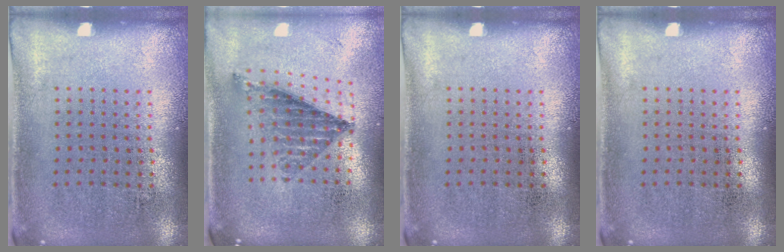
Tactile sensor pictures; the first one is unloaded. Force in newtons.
{"total": 0.9, "press": 0.9, "slide": 0.3}
{"total": 0.0}
{"total": 0.0}